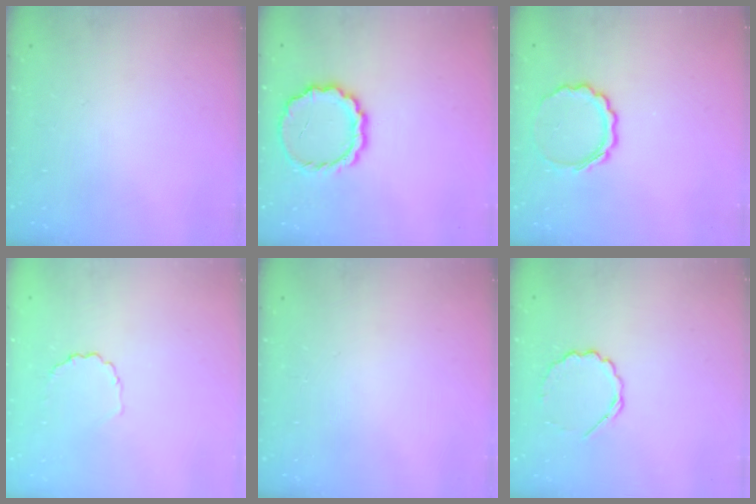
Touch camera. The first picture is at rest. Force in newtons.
{"total": 10.7, "press": 10.4, "slide": 2.5}
{"total": 8.3, "press": 8.1, "slide": 1.9}
{"total": 2.7, "press": 2.5, "slide": 1.0}
{"total": 0.0}
{"total": 6.6, "press": 6.3, "slide": 1.9}